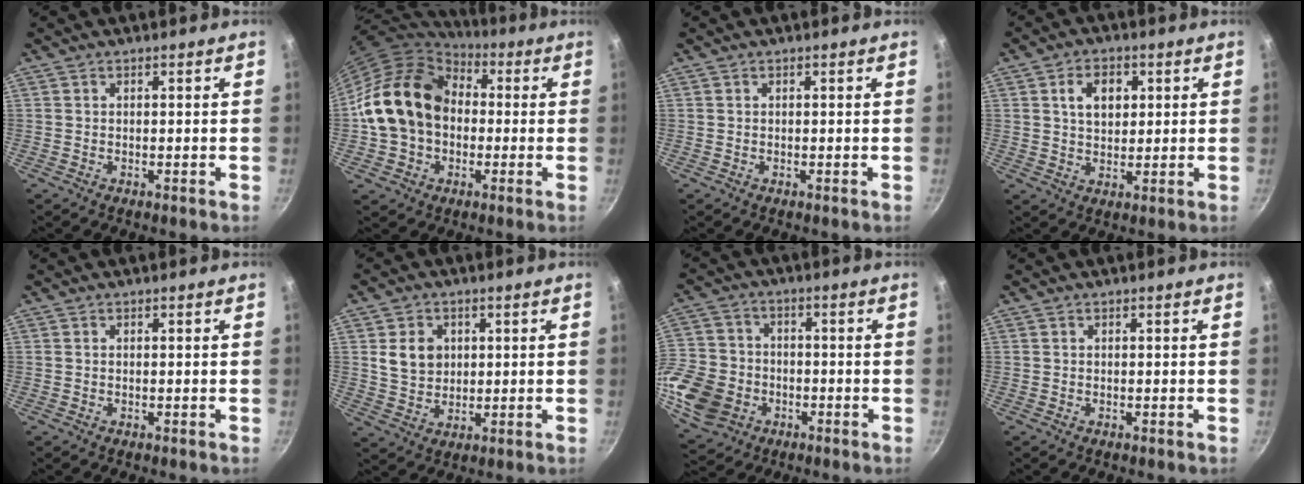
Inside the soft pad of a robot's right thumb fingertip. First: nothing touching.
{"total": 18.4, "force": [0.1, 14.3, 11.5], "torque": [-0.185, 0.043, -0.005]}
{"total": 0.0}
{"total": 6.7, "force": [1.9, 4.6, 4.4], "torque": [-0.054, -0.001, 0.032]}
{"total": 0.0}
{"total": 7.0, "force": [1.6, 5.7, 3.7], "torque": [-0.044, -0.006, 0.033]}
{"total": 16.4, "force": [-4.9, 13.1, 8.5], "torque": [-0.171, 0.030, -0.091]}
{"total": 0.0}